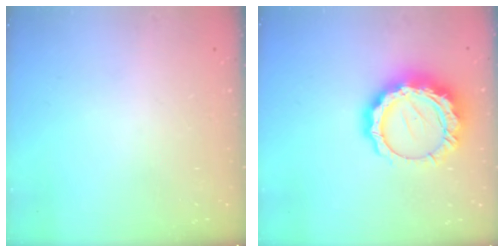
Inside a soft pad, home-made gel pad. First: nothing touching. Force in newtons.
{"total": 16.0, "press": 16.0, "slide": 1.2}